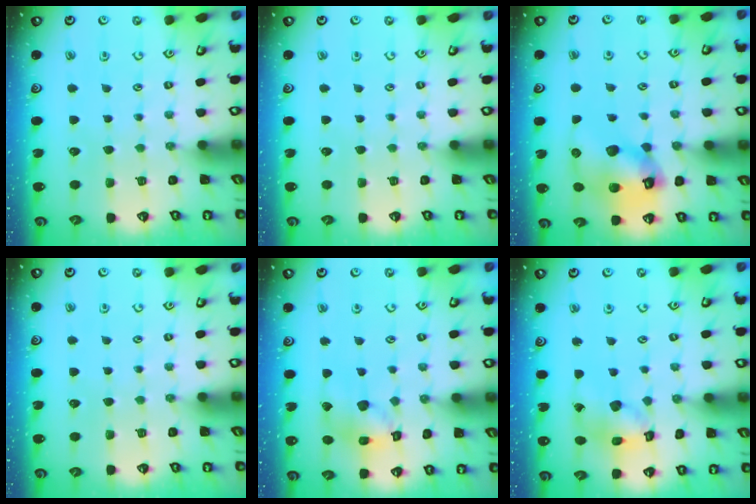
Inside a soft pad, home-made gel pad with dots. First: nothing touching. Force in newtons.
{"total": 0.0}
{"total": 14.5, "press": 14.4, "slide": 1.9}
{"total": 0.0}
{"total": 13.2, "press": 13.1, "slide": 1.8}
{"total": 12.0, "press": 11.9, "slide": 1.5}